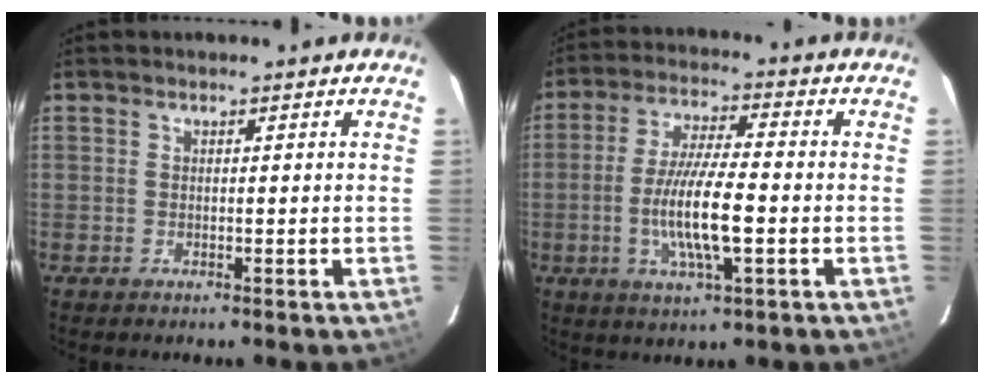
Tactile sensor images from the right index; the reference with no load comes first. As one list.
[{"total": 11.2, "force": [-2.5, 2.0, 10.7], "torque": [-0.206, -0.008, -0.047]}]